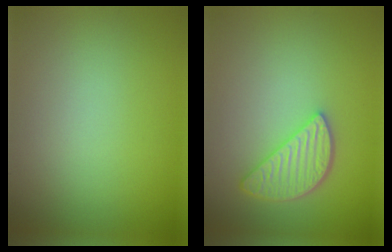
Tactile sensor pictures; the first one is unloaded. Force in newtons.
{"total": 3.5, "press": 3.0, "slide": 1.7}